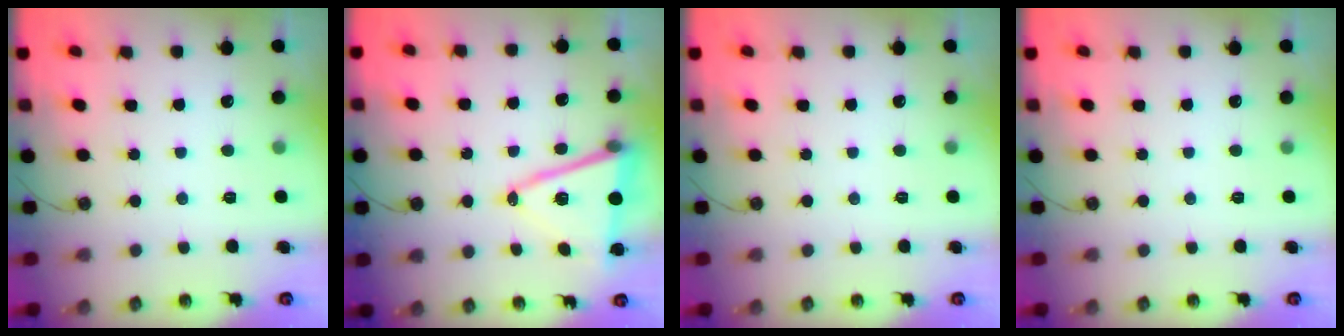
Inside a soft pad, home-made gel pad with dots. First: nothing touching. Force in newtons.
{"total": 14.3, "press": 13.8, "slide": 3.7}
{"total": 0.0}
{"total": 0.0}